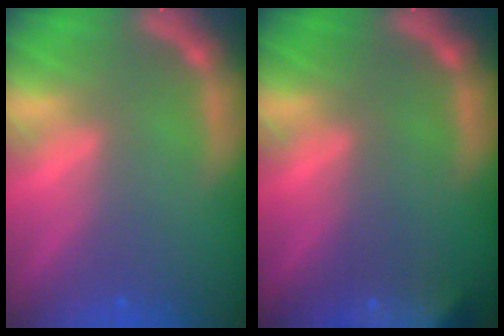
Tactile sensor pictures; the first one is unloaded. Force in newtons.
{"total": 9.9}